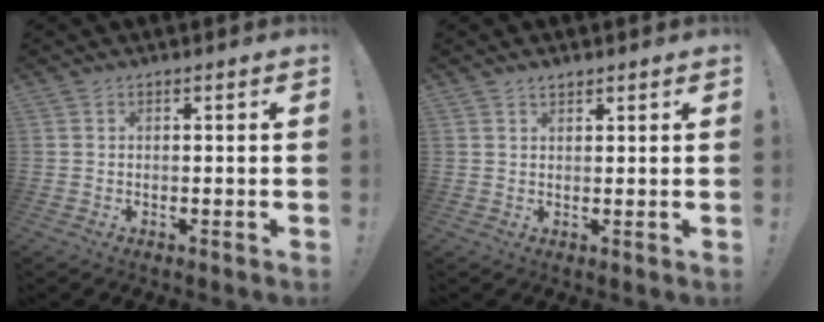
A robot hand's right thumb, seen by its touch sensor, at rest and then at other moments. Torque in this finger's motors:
{"motor_torque": [-0.05, -0.03, 0.13, -0.09, -0.01]}